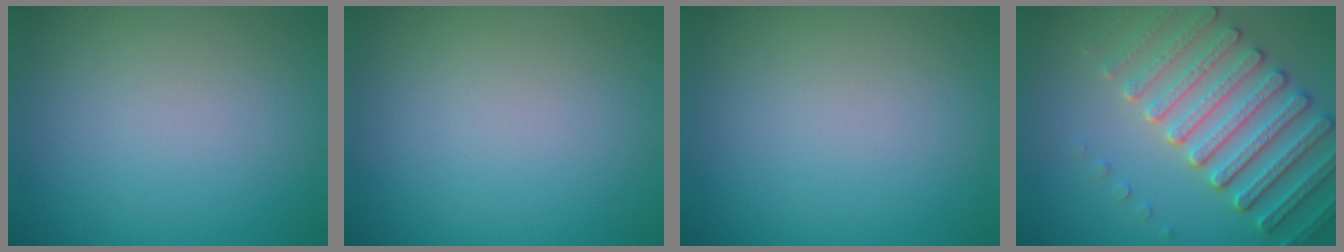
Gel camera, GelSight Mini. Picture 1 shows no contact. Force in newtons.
{"total": 0.0}
{"total": 0.0}
{"total": 6.4, "press": 5.4, "slide": 3.3}